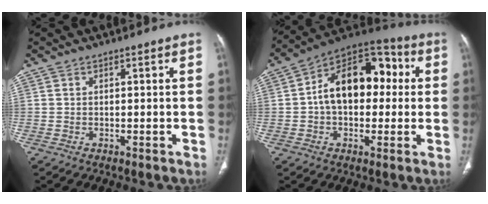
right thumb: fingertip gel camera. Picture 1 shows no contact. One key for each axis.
{"total": 17.6, "fx": 1.7, "fy": 11.2, "fz": 13.5, "tx": -0.173, "ty": 0.046, "tz": 0.016}